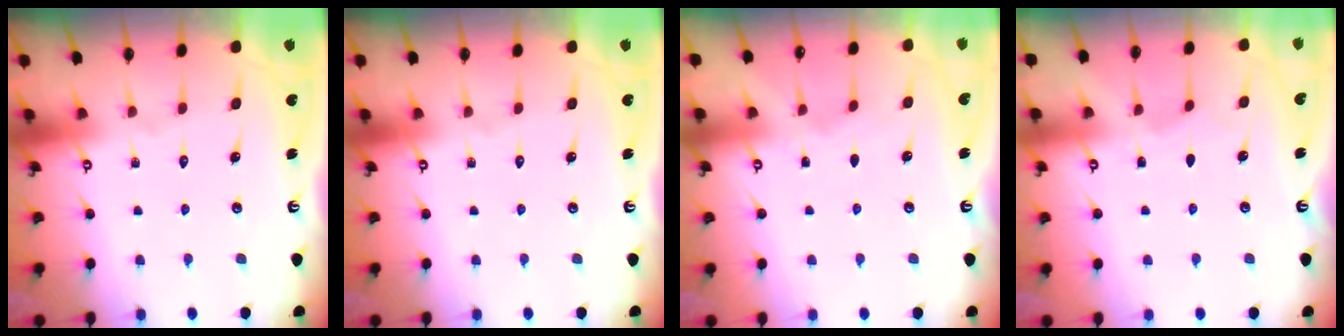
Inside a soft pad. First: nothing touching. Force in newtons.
{"total": 0.0}
{"total": 2.6, "press": 2.5, "slide": 0.4}
{"total": 2.7, "press": 2.7, "slide": 0.2}